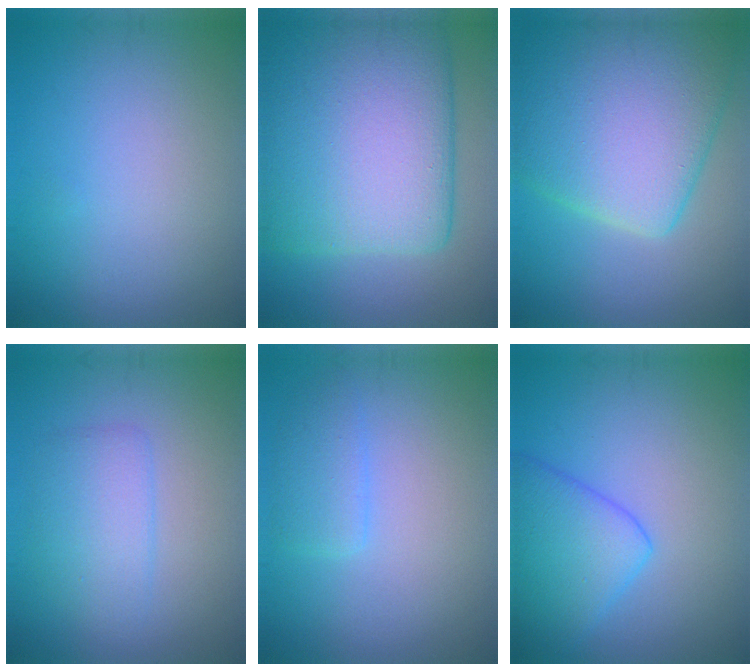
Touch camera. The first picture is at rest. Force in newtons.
{"total": 17.5, "press": 17.4, "slide": 1.0}
{"total": 12.1, "press": 12.1, "slide": 0.6}
{"total": 3.0, "press": 3.0, "slide": 0.1}
{"total": 2.1, "press": 2.1, "slide": 0.2}
{"total": 5.2, "press": 5.2, "slide": 0.2}